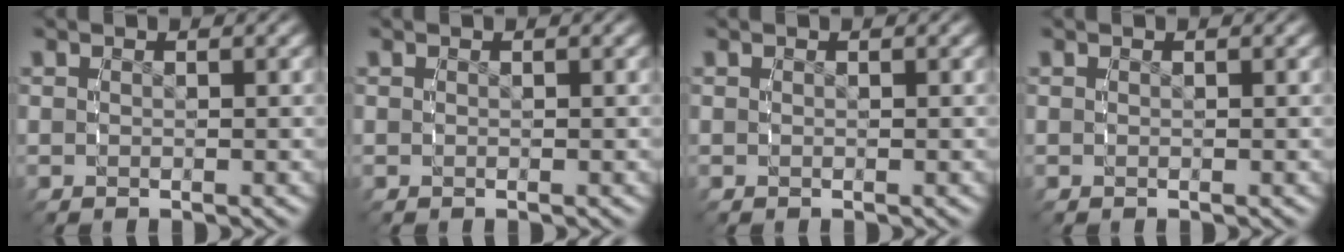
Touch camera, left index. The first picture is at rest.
{"total": 0.0}
{"total": 0.0}
{"total": 0.0}